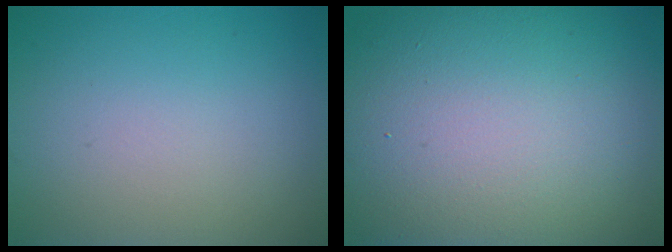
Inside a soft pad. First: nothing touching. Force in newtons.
{"total": 18.6, "press": 18.5, "slide": 1.2}